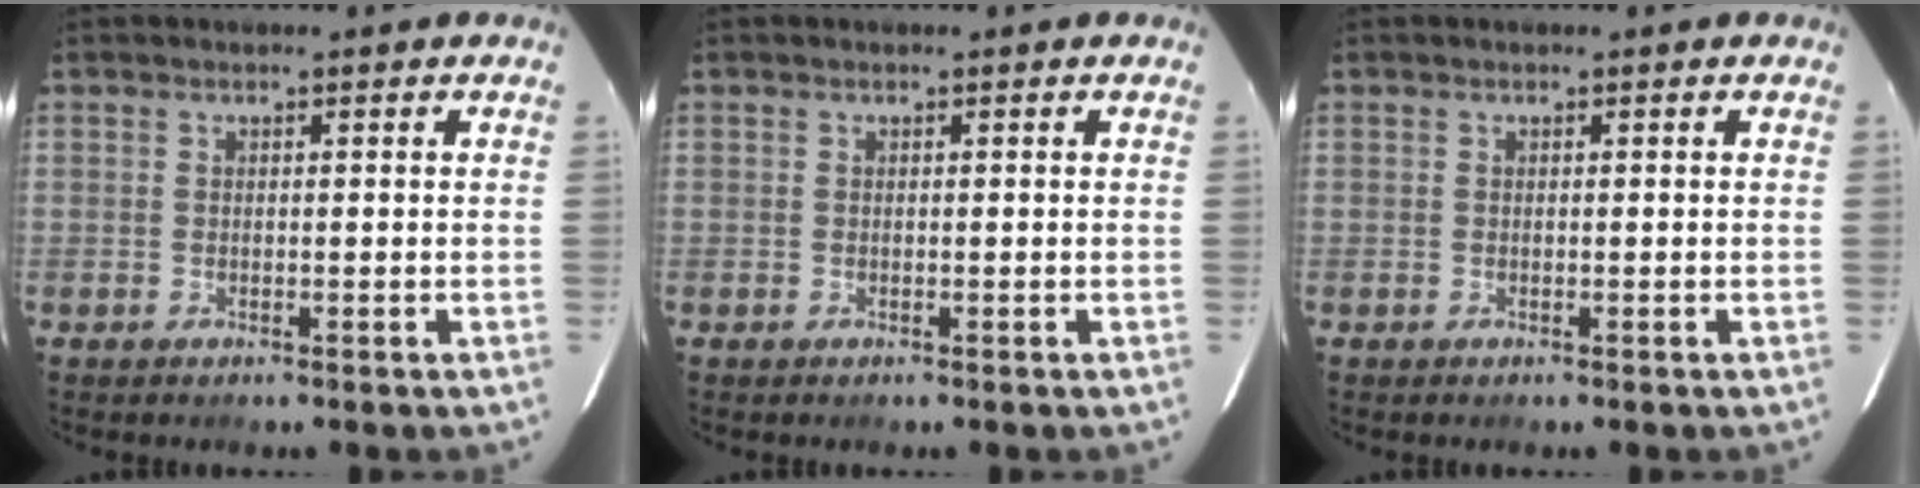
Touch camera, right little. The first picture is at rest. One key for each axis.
{"total": 0.0}
{"total": 0.0}